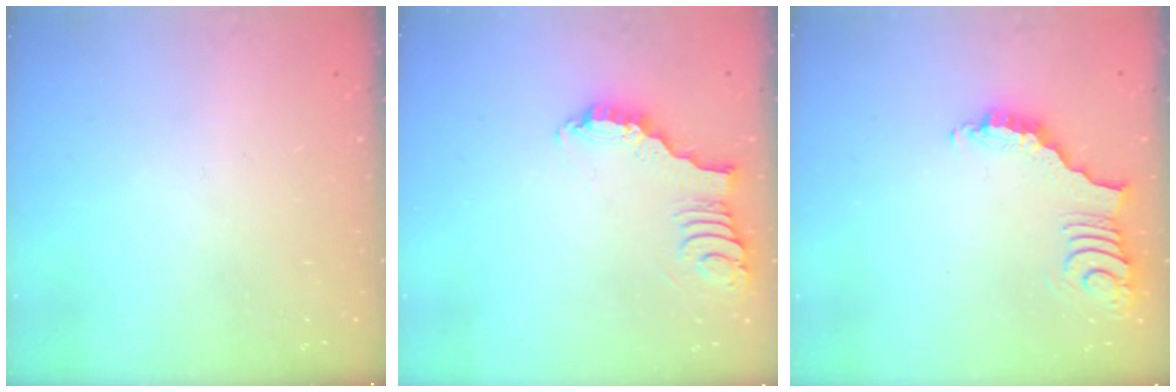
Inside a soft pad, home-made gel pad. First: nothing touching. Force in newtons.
{"total": 3.9, "press": 3.9, "slide": 0.3}
{"total": 4.0, "press": 3.9, "slide": 0.7}